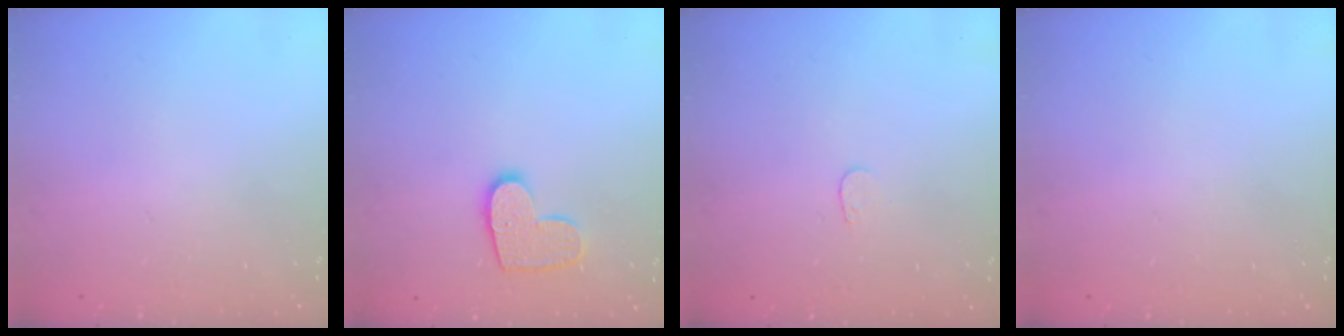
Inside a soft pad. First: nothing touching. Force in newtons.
{"total": 9.9, "press": 9.9, "slide": 0.4}
{"total": 3.3, "press": 3.3, "slide": 0.3}
{"total": 0.0}